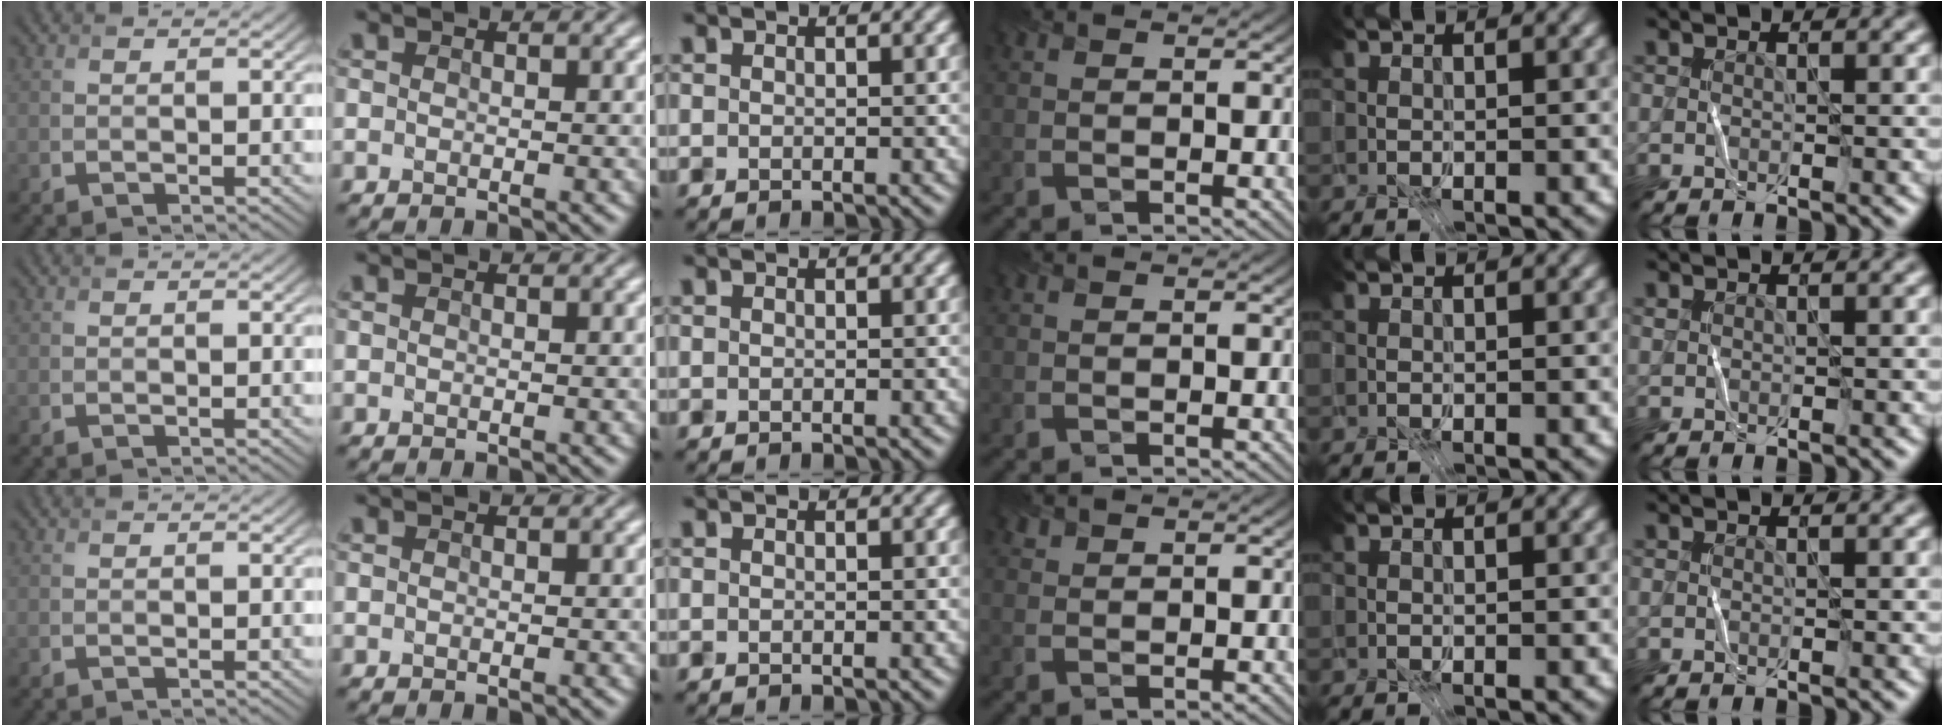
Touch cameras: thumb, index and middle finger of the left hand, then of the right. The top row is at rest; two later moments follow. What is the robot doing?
{"motion": "fold", "object": "coffee filter"}